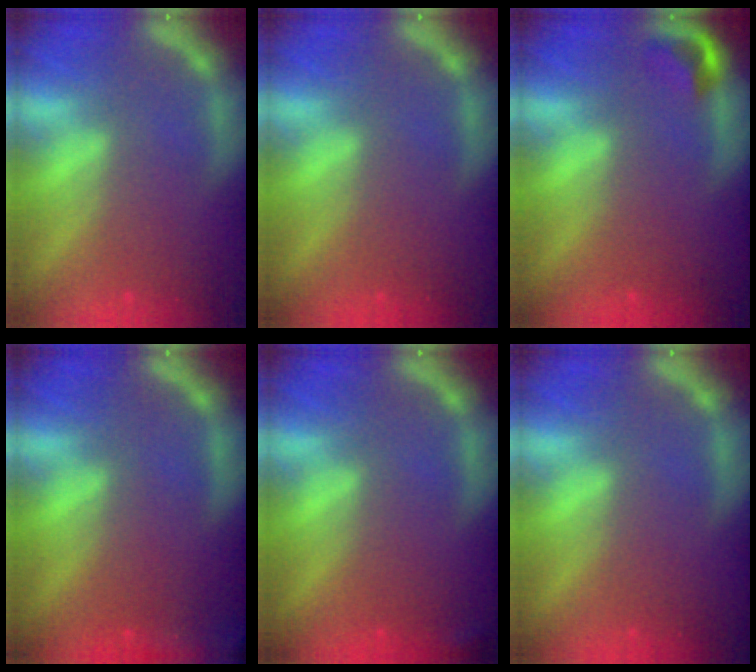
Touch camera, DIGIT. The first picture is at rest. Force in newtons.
{"total": 0.0}
{"total": 1.9}
{"total": 9.0}
{"total": 0.9}
{"total": 0.0}